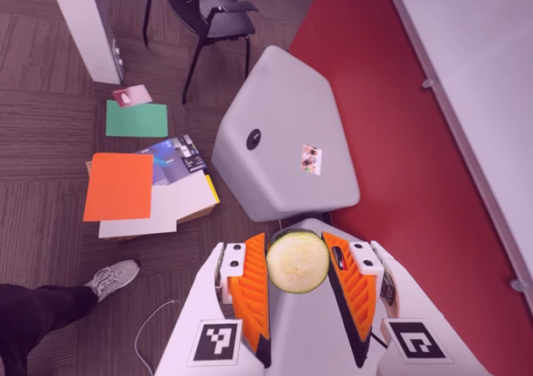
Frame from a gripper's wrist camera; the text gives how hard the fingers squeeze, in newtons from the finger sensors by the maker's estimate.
{"total": 10.4, "left": 10.9, "right": 9.9}